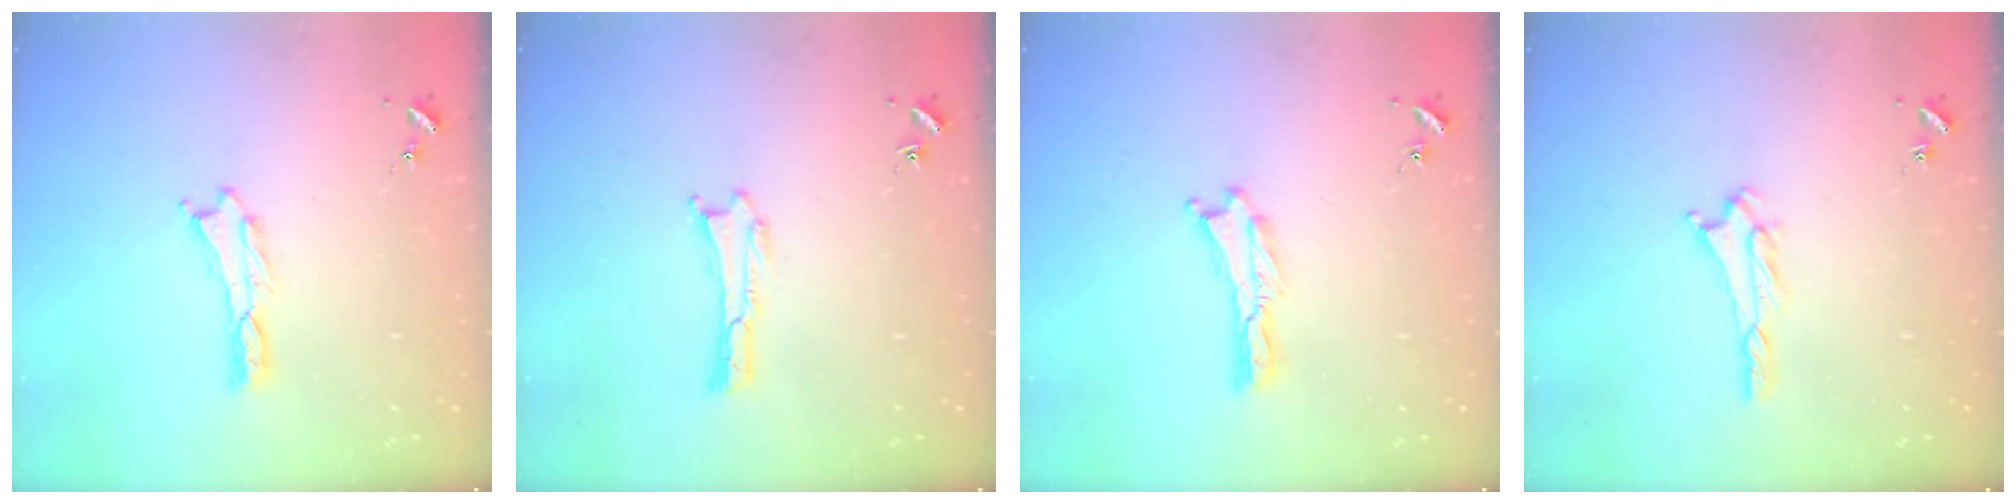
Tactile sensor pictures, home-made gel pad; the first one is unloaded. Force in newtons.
{"total": 0.0}
{"total": 0.0}
{"total": 2.7, "press": 2.7, "slide": 0.4}